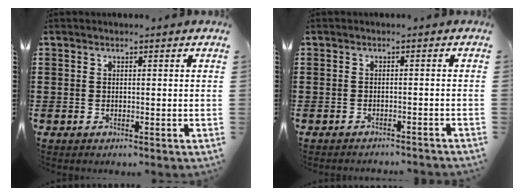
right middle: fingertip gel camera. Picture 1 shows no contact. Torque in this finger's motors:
{"motor_torque": [0.47, 0.45, 0.00, 0.02]}